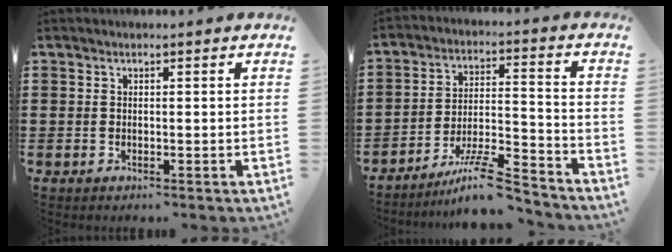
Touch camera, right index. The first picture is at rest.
{"total": 10.1, "force": [-8.5, 1.2, 5.4], "torque": [-0.094, 0.016, -0.162]}